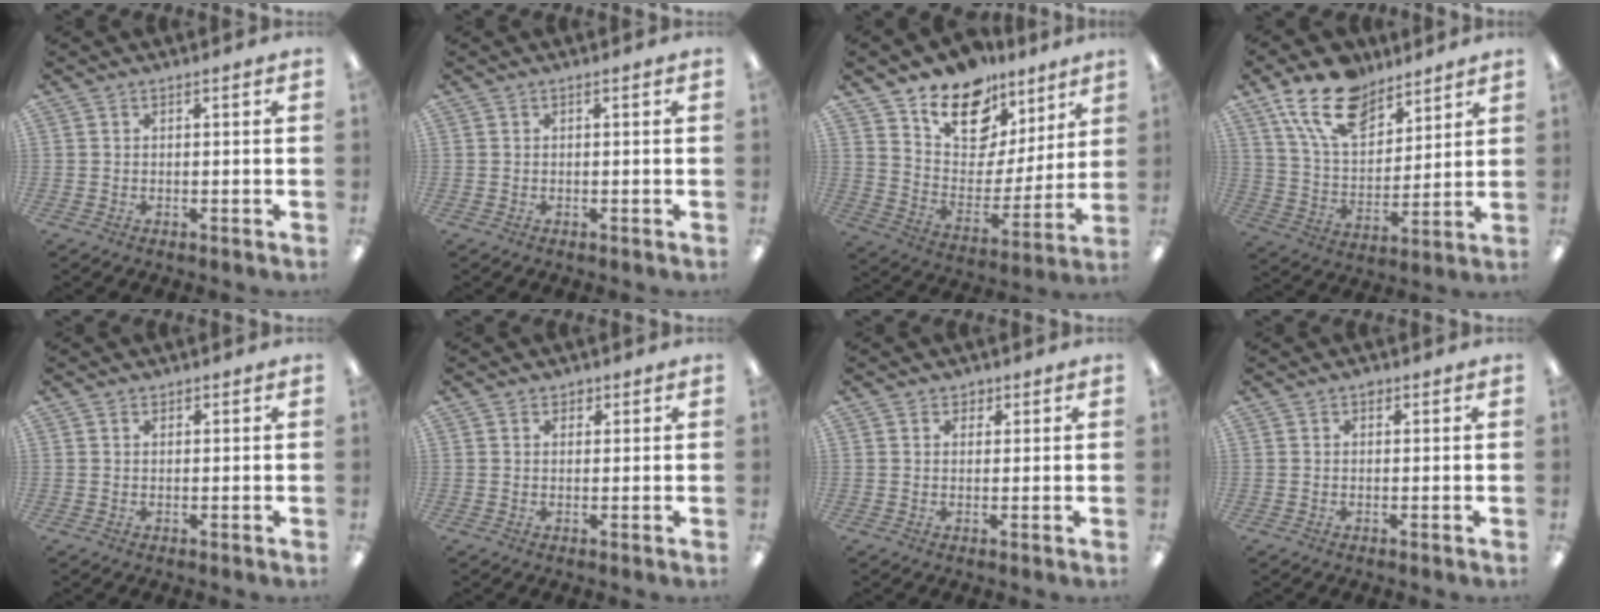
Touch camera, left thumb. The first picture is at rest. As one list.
[{"total": 0.0}, {"total": 15.9, "force": [11.1, 9.5, 6.1], "torque": [-0.106, -0.075, 0.206]}, {"total": 17.0, "force": [11.5, 9.2, 8.4], "torque": [-0.159, -0.048, 0.214]}, {"total": 1.0, "force": [0.6, 0.6, 0.4], "torque": [-0.007, 0.002, 0.012]}, {"total": 1.7, "force": [1.0, 1.3, 0.5], "torque": [-0.003, -0.002, 0.017]}, {"total": 2.0, "force": [1.2, 1.6, 0.6], "torque": [-0.005, 0.000, 0.019]}, {"total": 1.2, "force": [0.7, 0.8, 0.6], "torque": [-0.005, -0.001, 0.011]}]